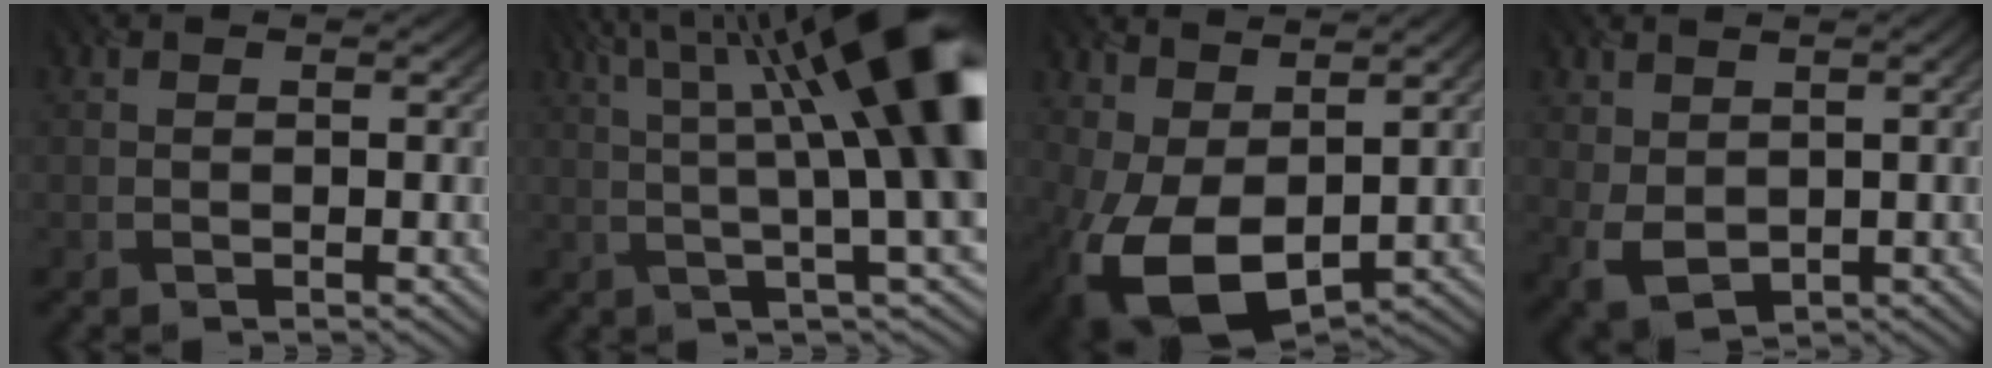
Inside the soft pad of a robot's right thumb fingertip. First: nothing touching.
{"total": 15.9, "force": [3.8, 3.6, 15.1], "torque": [-0.213, 0.034, 0.071]}
{"total": 10.1, "force": [-0.6, 5.8, 8.2], "torque": [-0.197, -0.018, -0.003]}
{"total": 3.4, "force": [1.0, 2.2, 2.4], "torque": [-0.068, -0.004, 0.025]}